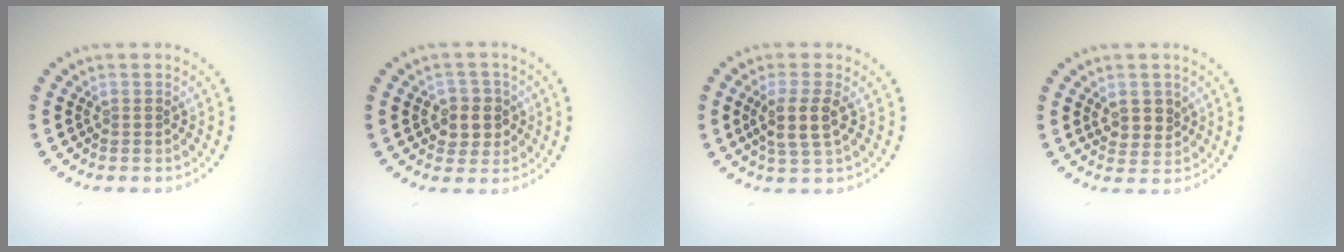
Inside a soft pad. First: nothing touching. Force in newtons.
{"total": 2.8, "press": 2.7, "slide": 0.9}
{"total": 2.9, "press": 2.5, "slide": 1.4}
{"total": 2.3, "press": 2.2, "slide": 0.8}